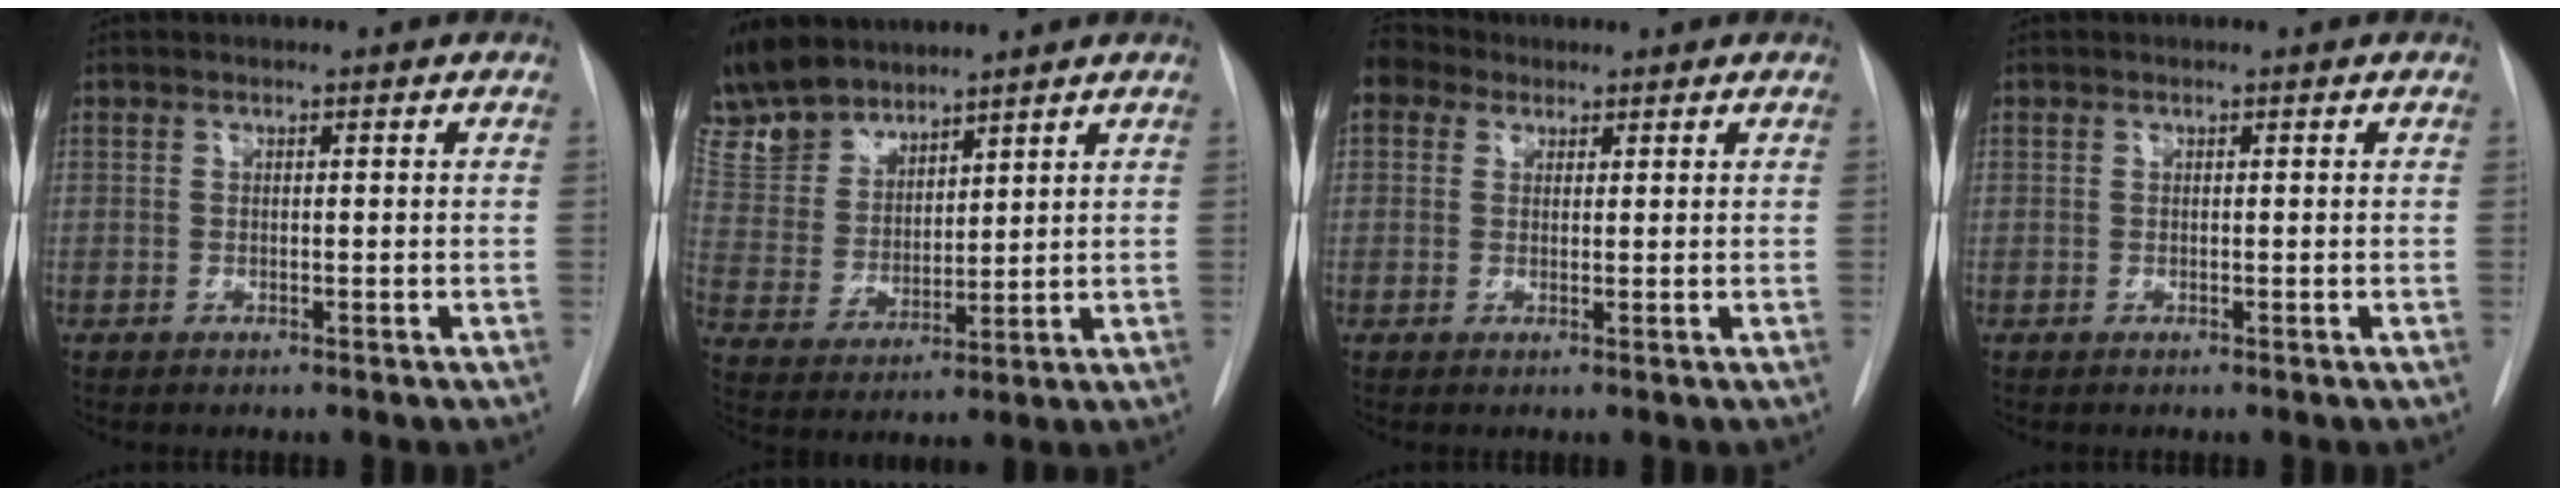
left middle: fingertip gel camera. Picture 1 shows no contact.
{"total": 11.5, "force": [10.1, 4.8, 2.6], "torque": [-0.064, 0.013, 0.213]}
{"total": 3.6, "force": [2.5, 2.5, 0.6], "torque": [-0.016, 0.021, 0.046]}
{"total": 0.0}